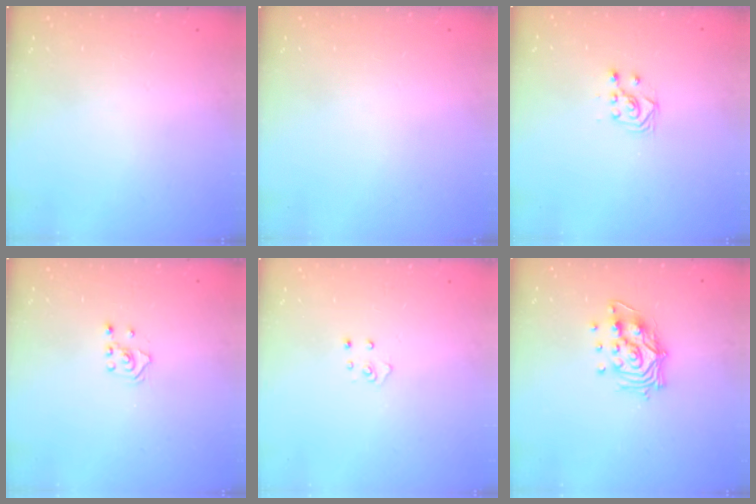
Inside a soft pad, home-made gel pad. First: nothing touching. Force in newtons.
{"total": 0.0}
{"total": 3.3, "press": 3.2, "slide": 0.8}
{"total": 2.4, "press": 2.2, "slide": 0.8}
{"total": 3.4, "press": 3.4, "slide": 0.3}
{"total": 12.4, "press": 12.4, "slide": 1.0}